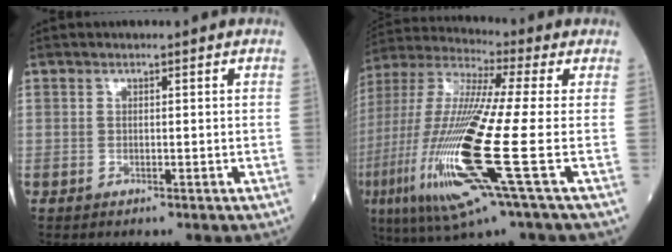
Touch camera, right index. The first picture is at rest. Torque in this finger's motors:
{"motor_torque": [1.46, -0.68, 1.05, 0.21]}